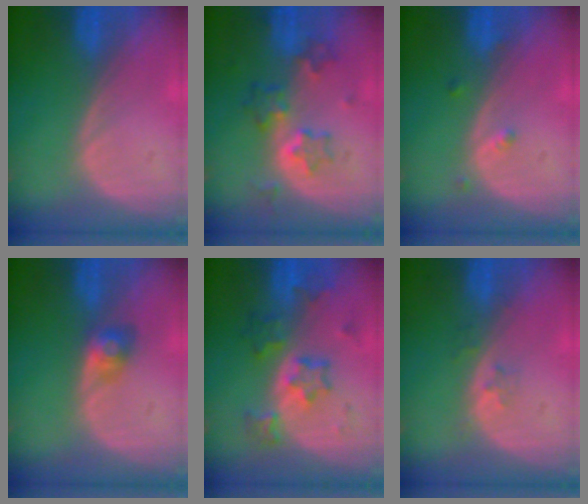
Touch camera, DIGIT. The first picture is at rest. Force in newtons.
{"total": 6.0, "press": 5.8, "slide": 1.8}
{"total": 1.6, "press": 1.3, "slide": 0.8}
{"total": 2.9, "press": 2.7, "slide": 1.0}
{"total": 6.2, "press": 6.2, "slide": 0.4}
{"total": 1.9, "press": 1.4, "slide": 1.2}